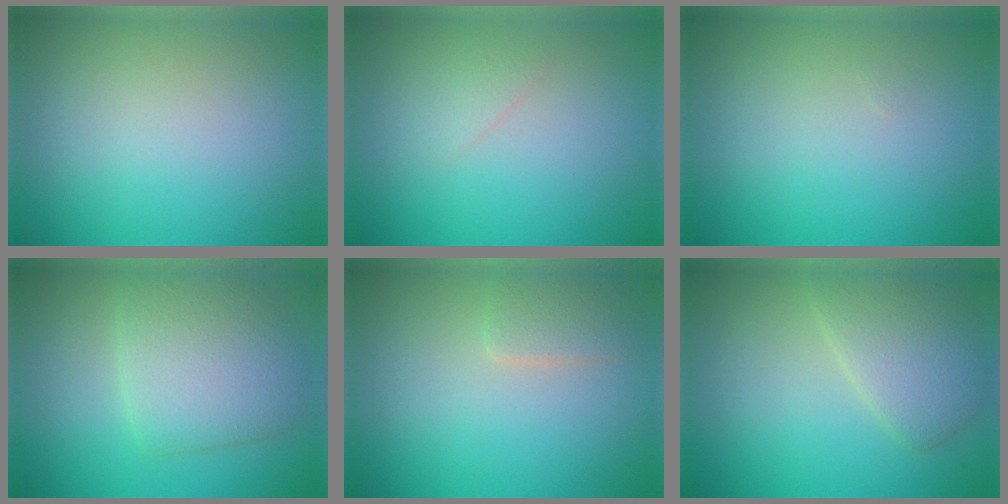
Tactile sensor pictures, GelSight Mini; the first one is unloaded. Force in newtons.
{"total": 0.8, "press": 0.8, "slide": 0.0}
{"total": 0.0}
{"total": 5.0, "press": 5.0, "slide": 0.2}
{"total": 2.0, "press": 2.0, "slide": 0.0}
{"total": 3.7, "press": 3.7, "slide": 0.3}